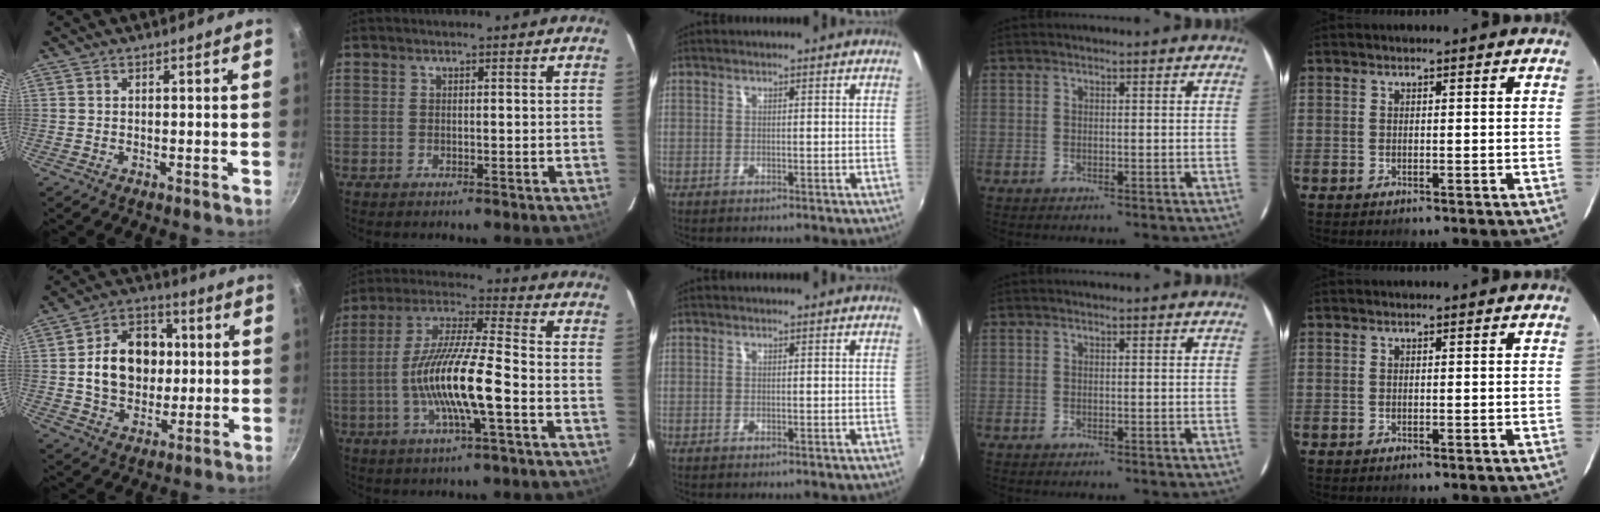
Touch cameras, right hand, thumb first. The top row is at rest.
{"thumb": {"total": 15.3, "force": [1.2, 11.8, 9.6], "torque": [-0.117, 0.019, 0.015]}, "index": {"total": 15.2, "force": [-4.2, 1.8, 14.5], "torque": [-0.285, -0.001, -0.082]}}